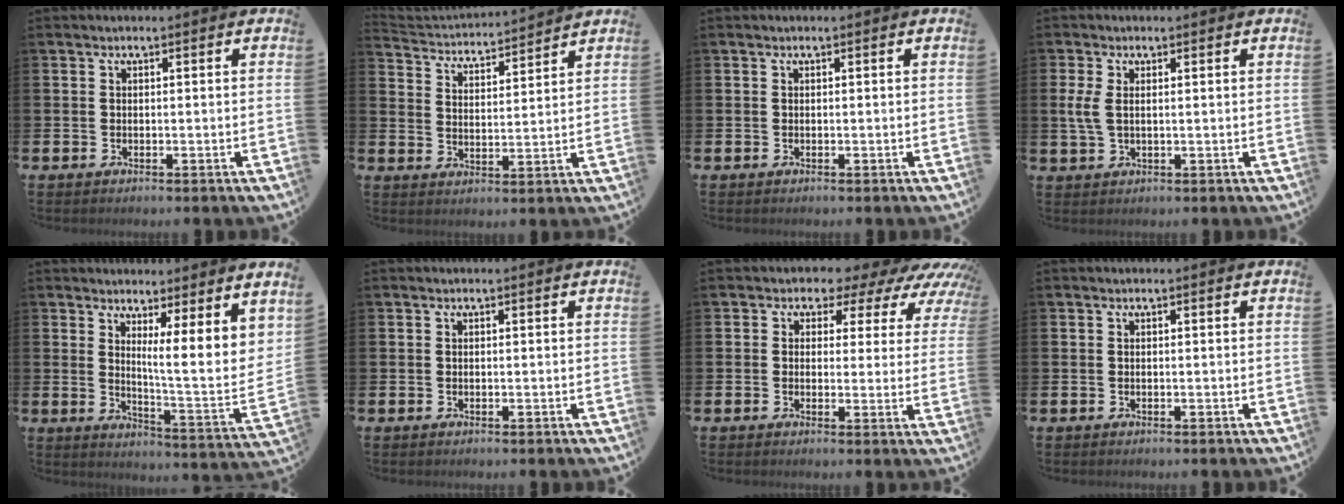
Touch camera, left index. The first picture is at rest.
{"total": 3.4, "force": [3.4, 0.5, -0.4], "torque": [-0.014, -0.036, 0.053]}
{"total": 0.0}
{"total": 3.2, "force": [1.3, 1.5, 2.5], "torque": [-0.048, 0.006, 0.021]}
{"total": 6.0, "force": [4.8, -0.7, 3.5], "torque": [-0.056, -0.071, 0.073]}
{"total": 0.0}
{"total": 3.5, "force": [2.1, 2.7, 0.9], "torque": [-0.019, -0.030, 0.021]}
{"total": 0.0}